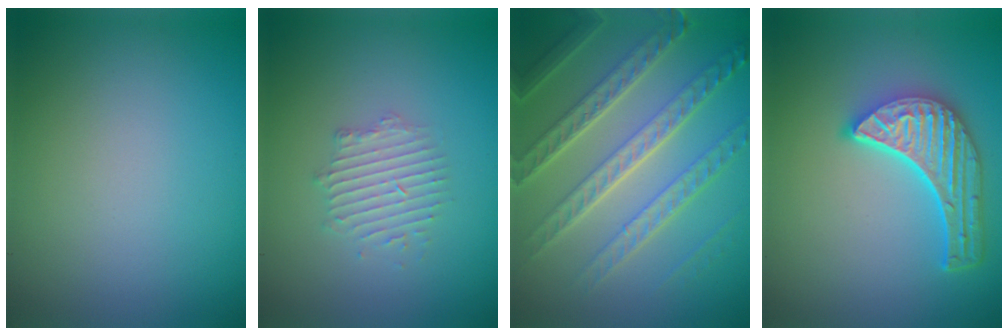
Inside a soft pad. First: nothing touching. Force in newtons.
{"total": 2.4, "press": 2.4, "slide": 0.3}
{"total": 7.7, "press": 5.6, "slide": 5.3}
{"total": 5.7, "press": 4.4, "slide": 3.5}